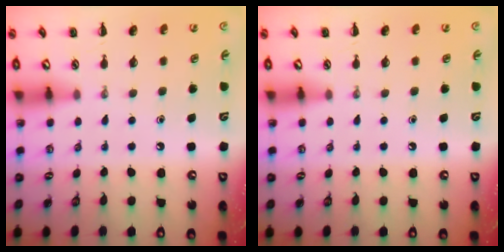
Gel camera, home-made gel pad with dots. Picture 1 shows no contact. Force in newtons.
{"total": 0.0}